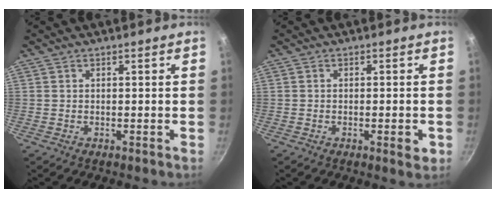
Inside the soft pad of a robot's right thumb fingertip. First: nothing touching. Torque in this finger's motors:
{"motor_torque": [0.18, 0.65, -0.13, 0.02, 0.05]}